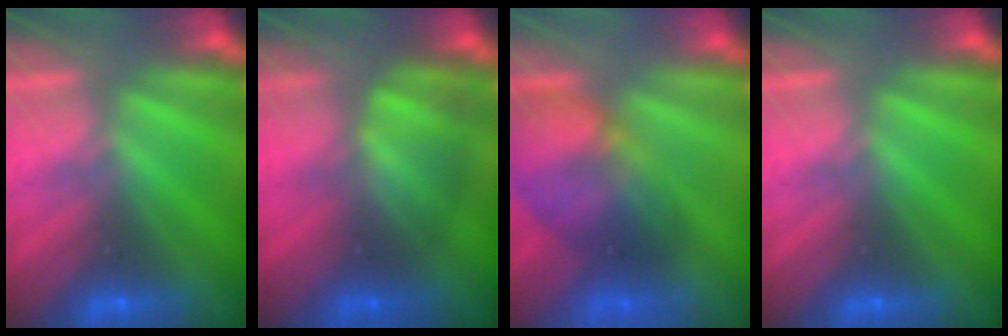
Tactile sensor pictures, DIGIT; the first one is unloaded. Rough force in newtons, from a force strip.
{"total": 2.1}
{"total": 6.8}
{"total": 0.0}